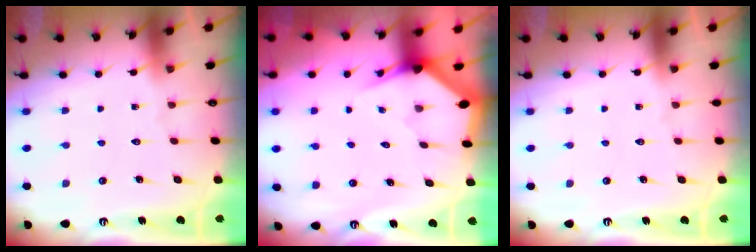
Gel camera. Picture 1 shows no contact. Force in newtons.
{"total": 3.0, "press": 3.0, "slide": 0.2}
{"total": 0.0}